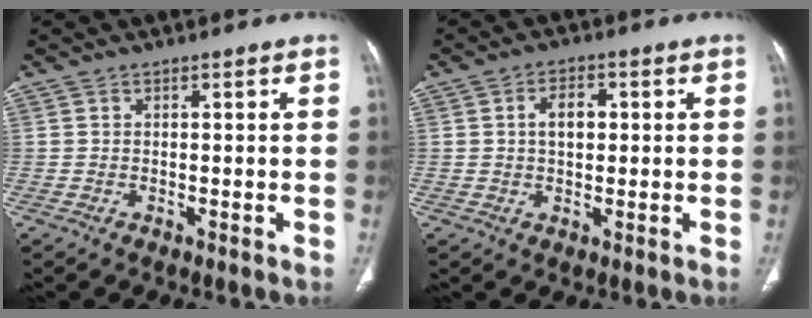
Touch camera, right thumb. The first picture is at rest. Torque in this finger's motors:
{"motor_torque": [0.33, 0.80, 0.41, -0.30, 0.01]}